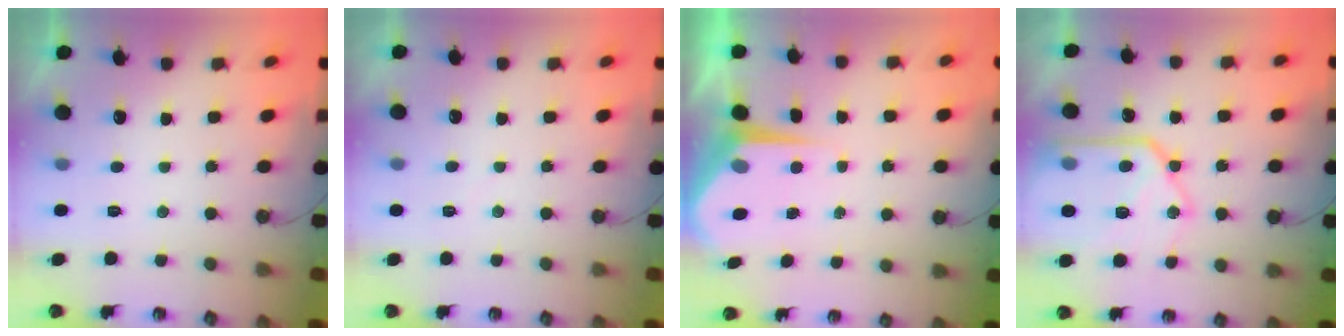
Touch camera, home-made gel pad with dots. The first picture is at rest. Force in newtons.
{"total": 2.8, "press": 2.8, "slide": 0.4}
{"total": 5.1, "press": 5.0, "slide": 0.3}
{"total": 20.5, "press": 20.4, "slide": 2.1}